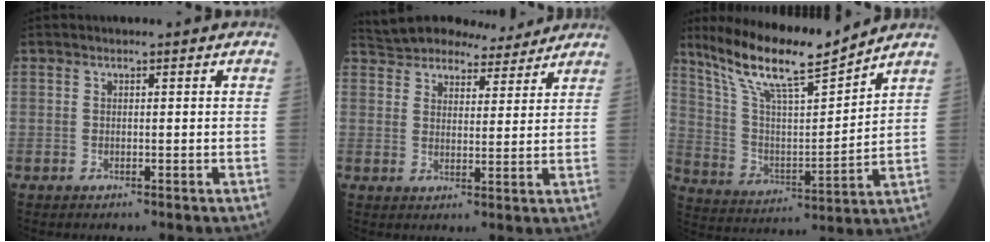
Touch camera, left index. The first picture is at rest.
{"total": 12.5, "force": [11.7, 3.3, 3.1], "torque": [-0.046, 0.022, 0.173]}
{"total": 14.8, "force": [12.5, 1.0, 7.9], "torque": [-0.154, 0.000, 0.233]}